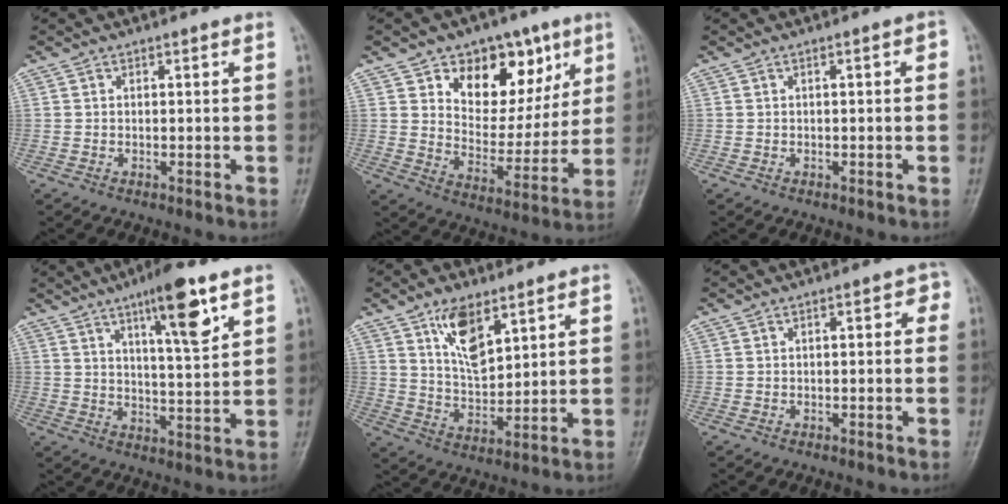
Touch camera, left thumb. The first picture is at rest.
{"total": 16.4, "force": [7.9, 10.7, 9.6], "torque": [-0.082, -0.037, 0.130]}
{"total": 1.5, "force": [0.0, 0.6, 1.4], "torque": [-0.017, 0.008, -0.001]}
{"total": 11.8, "force": [6.4, 2.4, 9.6], "torque": [-0.141, -0.034, 0.102]}
{"total": 9.8, "force": [5.3, 4.6, 6.9], "torque": [-0.102, -0.033, 0.104]}
{"total": 2.9, "force": [0.2, 1.6, 2.4], "torque": [-0.016, 0.013, -0.005]}